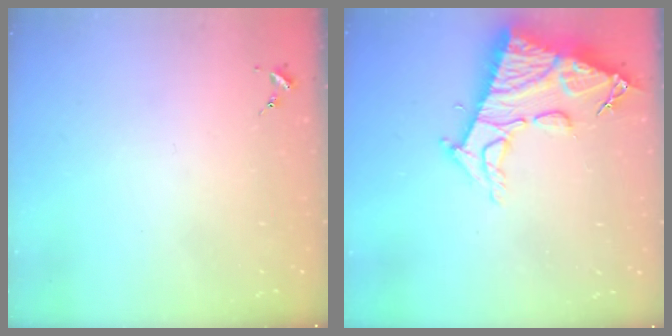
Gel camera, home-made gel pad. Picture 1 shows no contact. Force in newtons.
{"total": 15.4, "press": 15.3, "slide": 1.5}